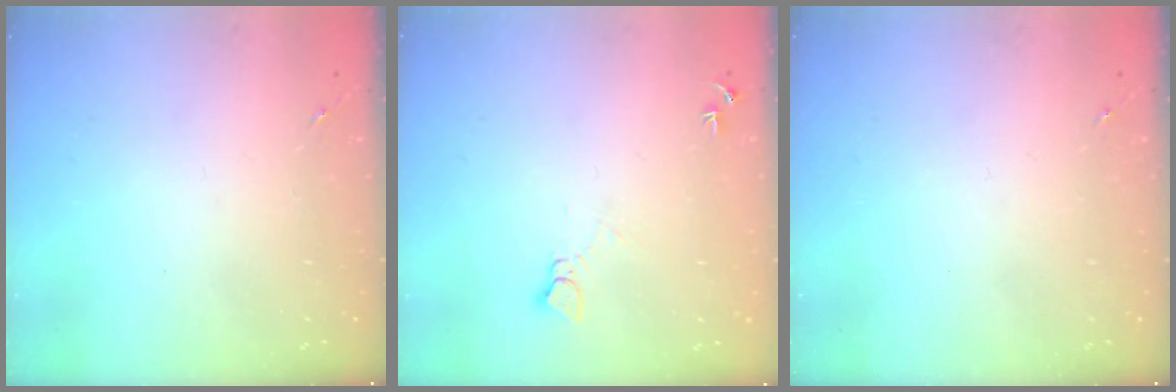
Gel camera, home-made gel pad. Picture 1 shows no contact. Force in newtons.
{"total": 5.2, "press": 5.2, "slide": 0.6}
{"total": 0.0}